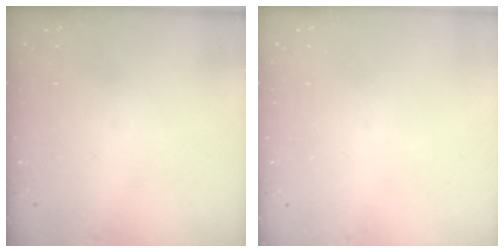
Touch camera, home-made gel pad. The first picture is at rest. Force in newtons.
{"total": 0.0}